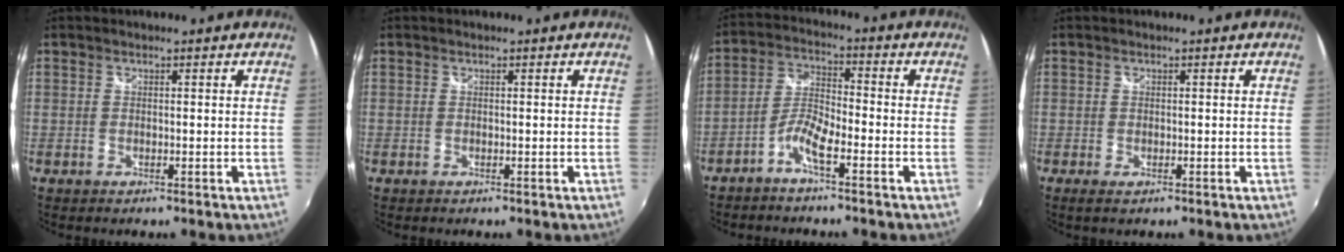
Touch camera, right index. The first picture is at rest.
{"total": 0.0}
{"total": 5.2, "force": [-3.5, 0.9, 3.8], "torque": [-0.092, 0.011, -0.071]}
{"total": 1.1, "force": [-0.5, 0.6, 0.8], "torque": [-0.016, -0.004, -0.009]}